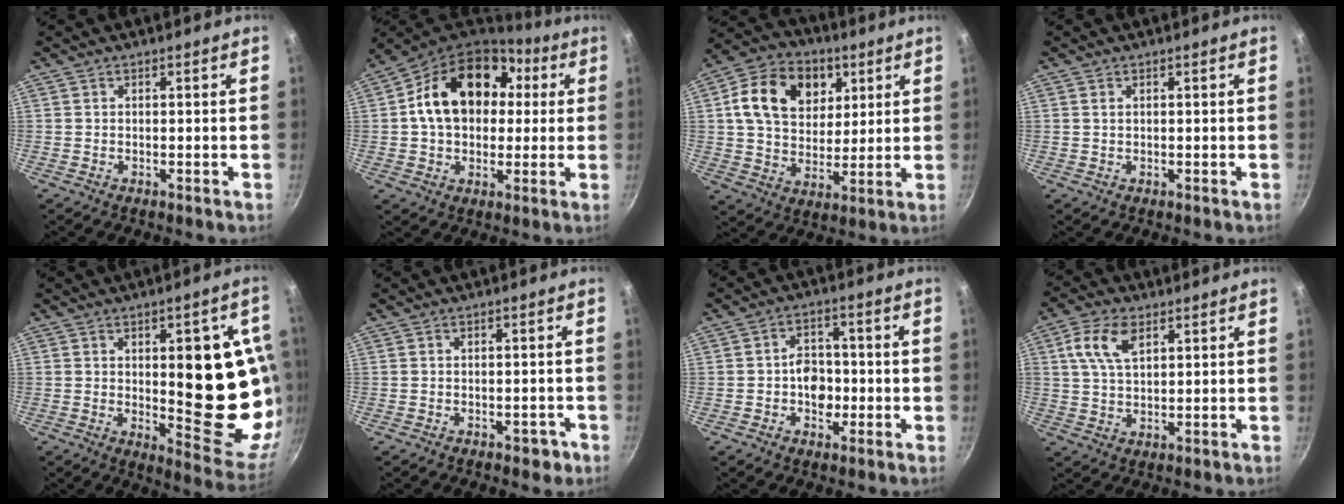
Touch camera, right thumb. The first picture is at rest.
{"total": 20.6, "force": [3.9, 14.9, 13.7], "torque": [-0.216, 0.036, 0.054]}
{"total": 17.2, "force": [5.7, 12.8, 10.0], "torque": [-0.149, -0.006, 0.088]}
{"total": 0.6, "force": [0.2, 0.4, 0.4], "torque": [-0.008, 0.000, 0.004]}
{"total": 20.0, "force": [1.3, 7.8, 18.4], "torque": [-0.184, -0.027, 0.028]}
{"total": 2.9, "force": [-1.5, 1.8, 1.7], "torque": [-0.003, 0.021, -0.006]}
{"total": 6.6, "force": [-1.1, 5.1, 4.0], "torque": [-0.028, 0.013, -0.021]}
{"total": 8.3, "force": [3.2, 4.5, 6.1], "torque": [-0.115, 0.002, 0.060]}